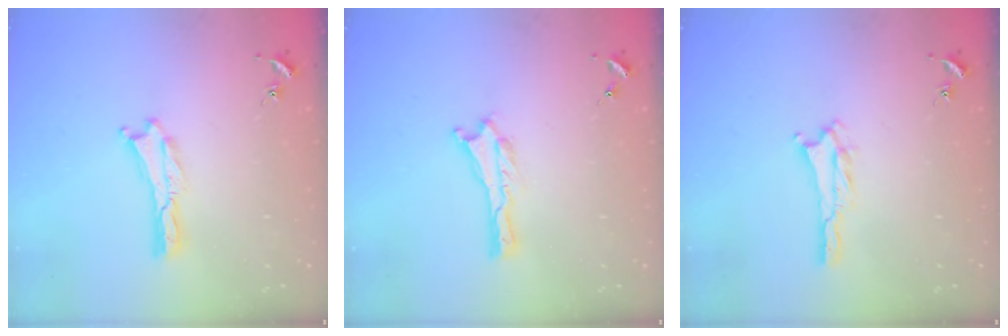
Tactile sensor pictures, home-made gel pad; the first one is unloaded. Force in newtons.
{"total": 0.0}
{"total": 2.1, "press": 2.1, "slide": 0.3}